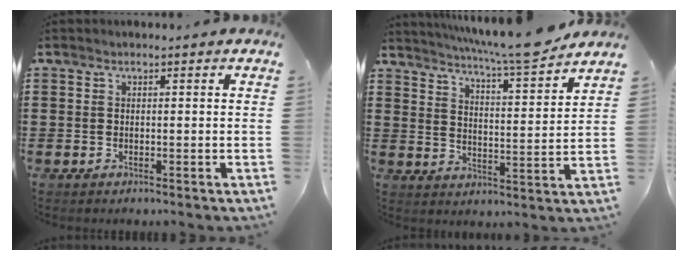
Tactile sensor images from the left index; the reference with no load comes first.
{"total": 8.2, "force": [7.5, -0.3, 3.3], "torque": [-0.073, -0.043, 0.127]}